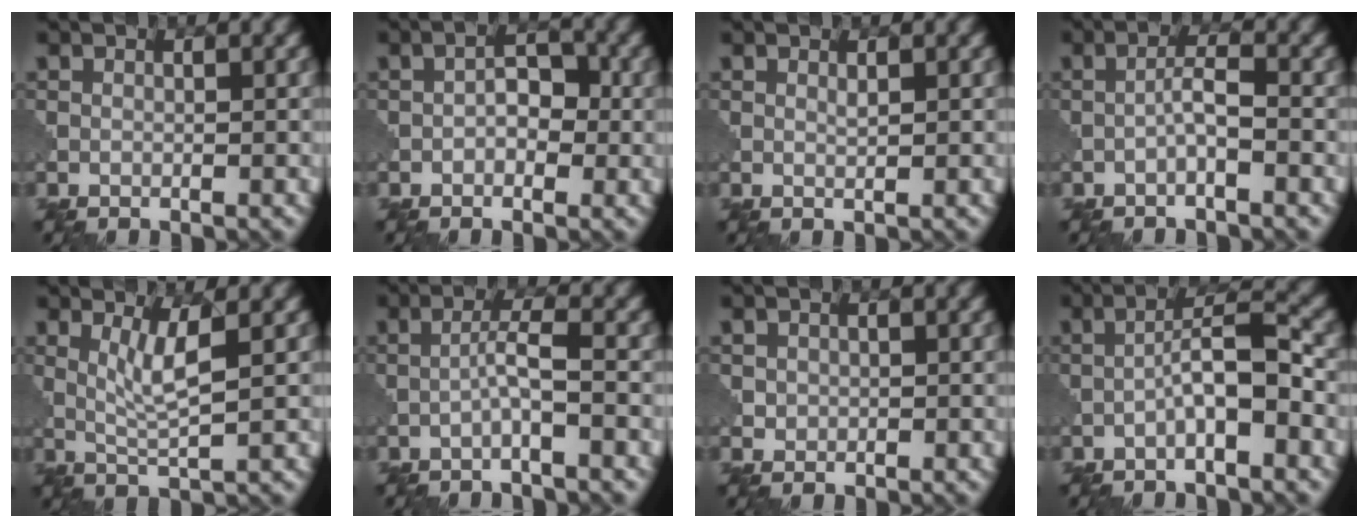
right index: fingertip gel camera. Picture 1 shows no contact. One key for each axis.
{"total": 2.6, "fx": -0.4, "fy": 1.6, "fz": 2.0, "tx": -0.029, "ty": 0.006, "tz": -0.012}
{"total": 0.5, "fx": 0.3, "fy": 0.1, "fz": 0.4, "tx": -0.009, "ty": -0.001, "tz": 0.006}
{"total": 1.9, "fx": -0.8, "fy": 0.2, "fz": 1.7, "tx": -0.034, "ty": 0.010, "tz": -0.019}
{"total": 3.1, "fx": 0.9, "fy": 0.5, "fz": 2.9, "tx": -0.060, "ty": -0.007, "tz": 0.024}
{"total": 2.2, "fx": -0.8, "fy": 0.0, "fz": 2.1, "tx": -0.041, "ty": 0.012, "tz": -0.021}
{"total": 0.9, "fx": 0.1, "fy": 0.8, "fz": 0.2, "tx": 0.001, "ty": -0.003, "tz": 0.003}
{"total": 4.4, "fx": -1.3, "fy": 0.9, "fz": 4.1, "tx": -0.070, "ty": 0.017, "tz": -0.031}